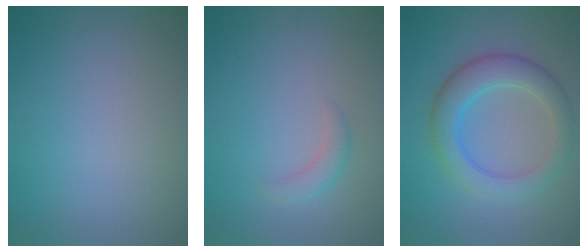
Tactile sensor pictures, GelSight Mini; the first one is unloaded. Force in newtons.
{"total": 1.5, "press": 1.5, "slide": 0.1}
{"total": 5.6, "press": 5.5, "slide": 0.2}